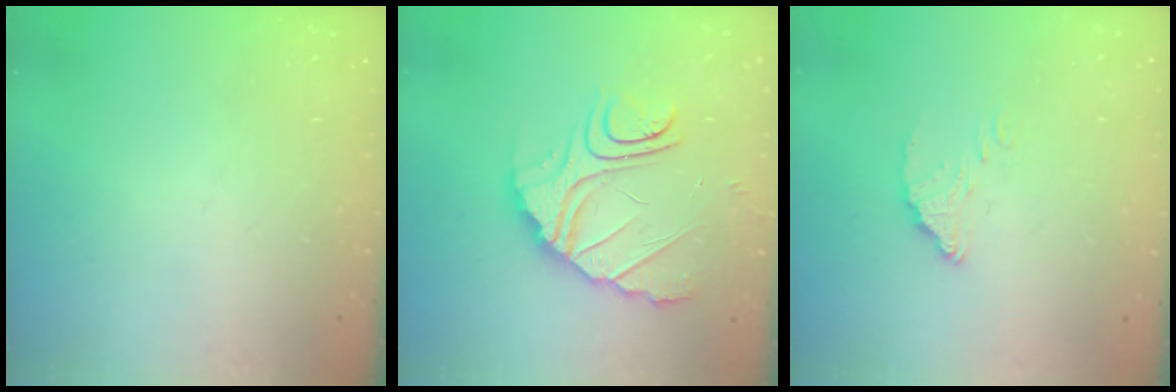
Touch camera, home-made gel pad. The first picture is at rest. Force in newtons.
{"total": 10.6, "press": 10.5, "slide": 0.7}
{"total": 4.3, "press": 4.3, "slide": 0.1}